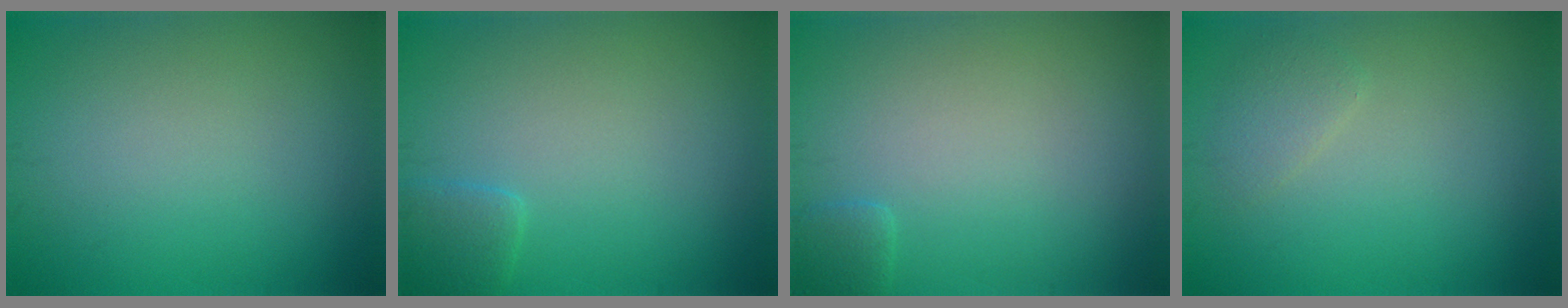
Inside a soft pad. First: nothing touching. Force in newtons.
{"total": 1.6, "press": 1.6, "slide": 0.1}
{"total": 1.1, "press": 1.1, "slide": 0.2}
{"total": 1.3, "press": 1.3, "slide": 0.1}